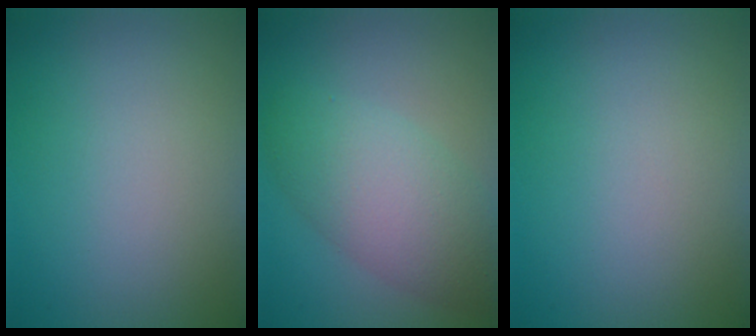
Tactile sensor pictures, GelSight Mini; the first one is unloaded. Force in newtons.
{"total": 4.3, "press": 4.3, "slide": 0.4}
{"total": 0.0}